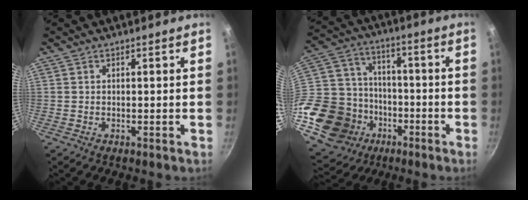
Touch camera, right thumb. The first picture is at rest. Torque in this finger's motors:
{"motor_torque": [1.77, 0.71, 0.47, -1.10, 0.07]}